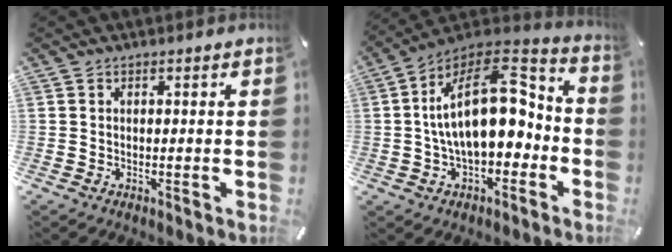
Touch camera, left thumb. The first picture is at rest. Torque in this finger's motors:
{"motor_torque": [0.92, 0.91, 1.62, 1.14, 0.58]}